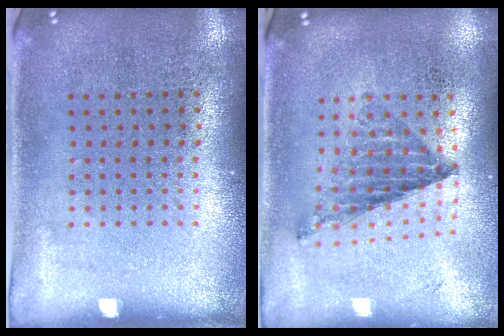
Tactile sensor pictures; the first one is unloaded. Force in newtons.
{"total": 0.8, "press": 0.8, "slide": 0.1}